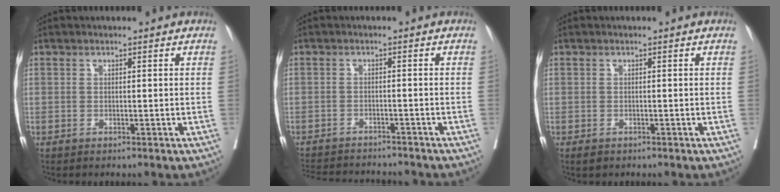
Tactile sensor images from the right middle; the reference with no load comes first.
{"total": 12.3, "force": [-11.6, 2.0, 3.7], "torque": [-0.071, -0.002, -0.157]}
{"total": 1.4, "force": [-1.1, 0.7, 0.6], "torque": [-0.010, -0.002, -0.014]}